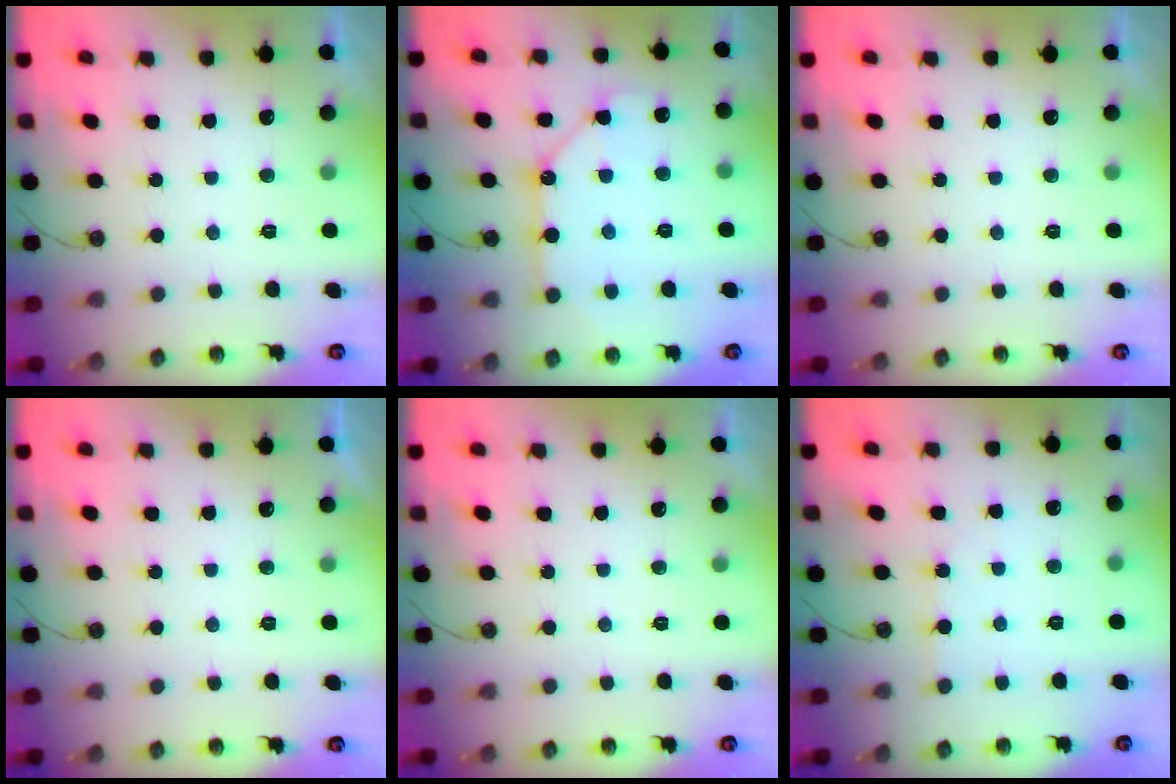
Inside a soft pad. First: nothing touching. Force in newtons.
{"total": 11.1, "press": 11.1, "slide": 0.9}
{"total": 0.0}
{"total": 0.0}
{"total": 0.0}
{"total": 1.8, "press": 1.8, "slide": 0.3}